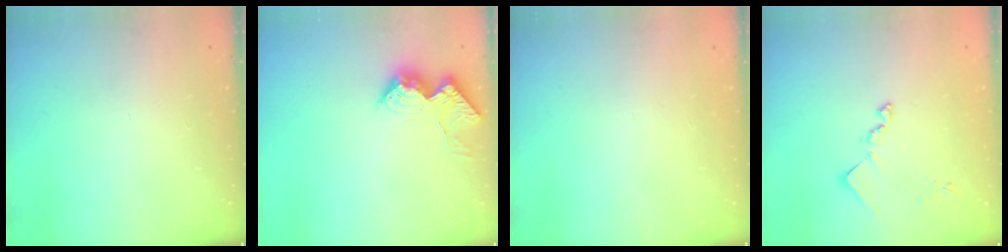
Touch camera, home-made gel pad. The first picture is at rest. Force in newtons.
{"total": 18.4, "press": 18.4, "slide": 0.7}
{"total": 1.4, "press": 1.2, "slide": 0.8}
{"total": 11.1, "press": 11.1, "slide": 0.2}